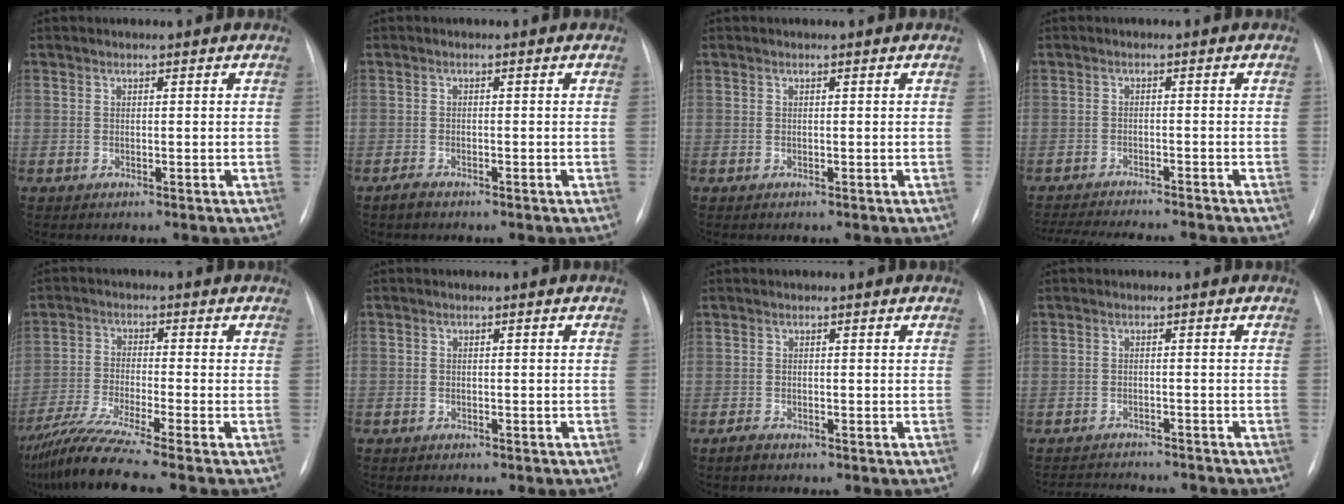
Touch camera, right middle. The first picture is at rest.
{"total": 1.3, "force": [-1.1, 0.4, 0.5], "torque": [-0.018, -0.004, -0.019]}
{"total": 0.0}
{"total": 13.0, "force": [-11.8, 1.3, 5.3], "torque": [-0.082, -0.014, -0.164]}
{"total": 10.9, "force": [-8.7, -1.5, 6.3], "torque": [-0.116, -0.037, -0.153]}
{"total": 2.0, "force": [-1.5, 1.3, 0.4], "torque": [-0.012, 0.003, -0.016]}
{"total": 1.2, "force": [-1.0, 0.4, 0.4], "torque": [-0.017, -0.004, -0.017]}
{"total": 8.8, "force": [-8.4, 1.4, 2.2], "torque": [-0.034, 0.003, -0.113]}